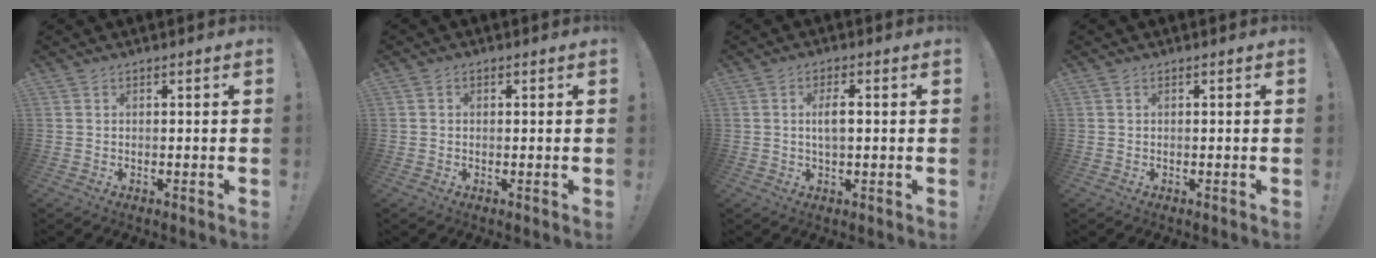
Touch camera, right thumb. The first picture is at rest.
{"total": 0.9, "force": [0.0, 0.7, 0.5], "torque": [0.000, -0.001, -0.002]}
{"total": 4.3, "force": [0.4, 1.6, 4.0], "torque": [-0.067, -0.003, 0.001]}
{"total": 0.0}